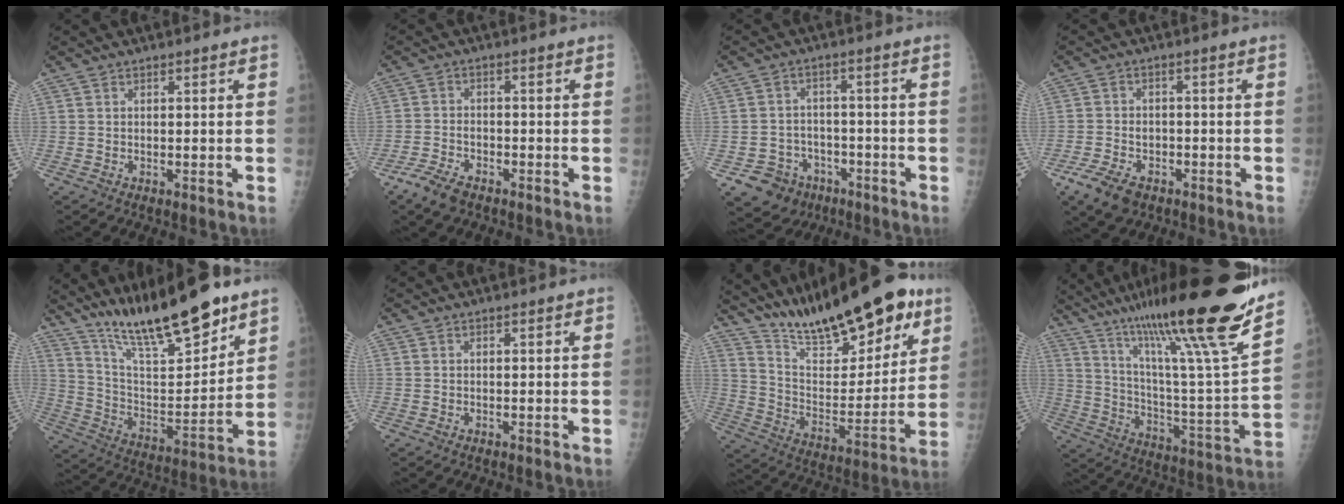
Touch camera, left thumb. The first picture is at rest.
{"total": 5.6, "force": [-4.1, 2.4, 2.9], "torque": [-0.069, 0.010, -0.079]}
{"total": 9.1, "force": [-4.8, 7.6, 1.7], "torque": [-0.023, 0.041, -0.064]}
{"total": 7.6, "force": [-4.6, 4.6, 3.9], "torque": [-0.077, 0.012, -0.077]}
{"total": 21.8, "force": [16.1, 5.3, 13.7], "torque": [-0.198, -0.081, 0.284]}
{"total": 0.0}
{"total": 24.0, "force": [17.1, 7.8, 15.0], "torque": [-0.193, -0.072, 0.284]}
{"total": 30.0, "force": [21.2, 2.1, 21.1], "torque": [-0.328, -0.090, 0.342]}